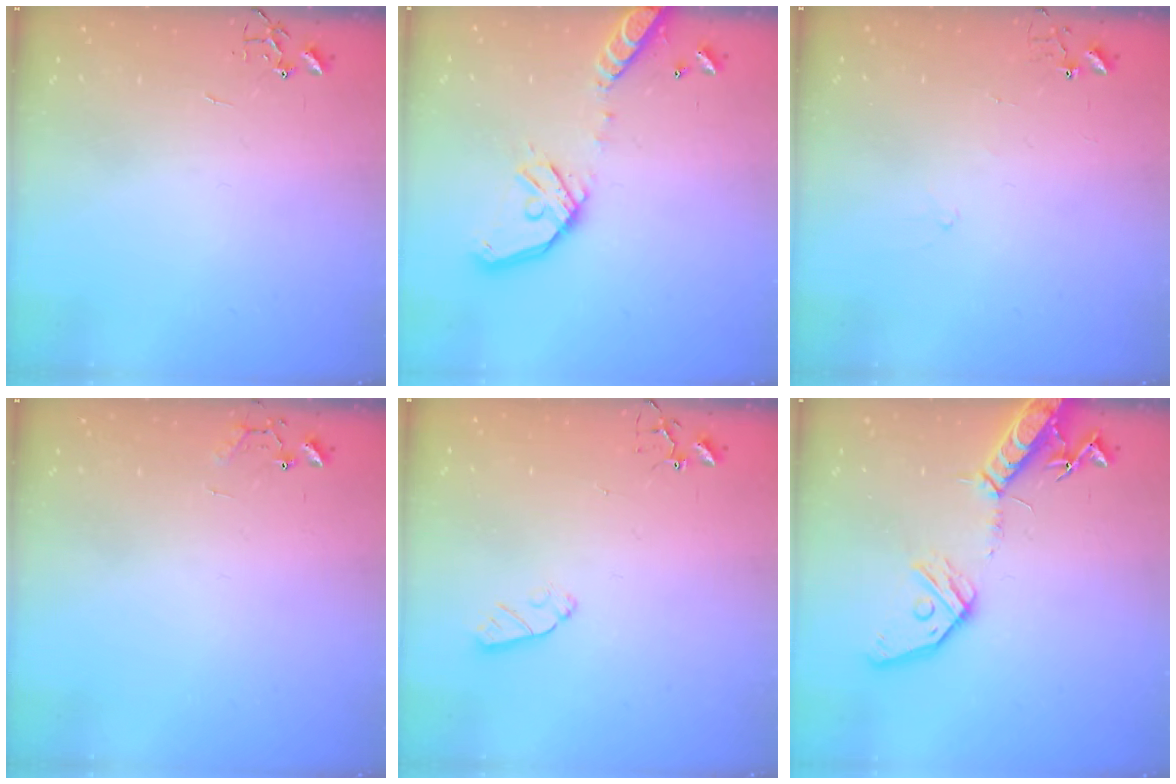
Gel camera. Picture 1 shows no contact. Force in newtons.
{"total": 15.4, "press": 15.1, "slide": 2.8}
{"total": 4.7, "press": 4.6, "slide": 0.4}
{"total": 7.4, "press": 7.4, "slide": 0.6}
{"total": 6.2, "press": 6.2, "slide": 0.0}
{"total": 16.6, "press": 16.2, "slide": 3.2}